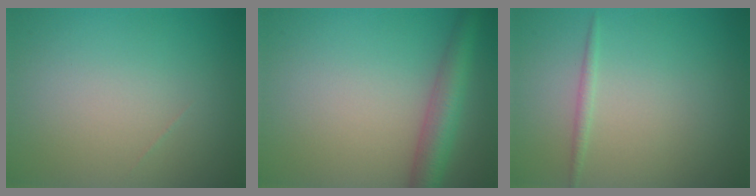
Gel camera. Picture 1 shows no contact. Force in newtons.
{"total": 4.2, "press": 4.2, "slide": 0.2}
{"total": 0.8, "press": 0.8, "slide": 0.1}